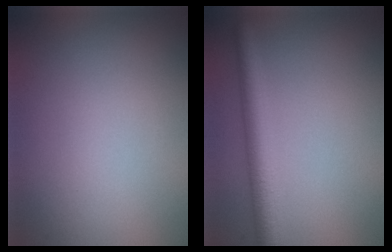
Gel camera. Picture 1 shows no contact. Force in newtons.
{"total": 3.9, "press": 3.9, "slide": 0.2}